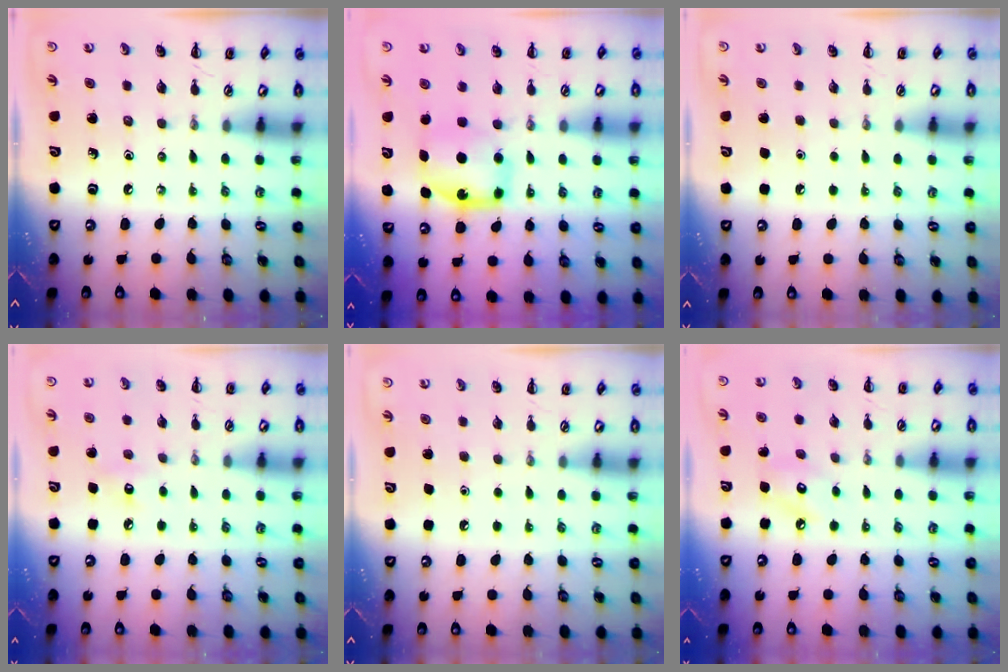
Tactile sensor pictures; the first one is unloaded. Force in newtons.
{"total": 6.5, "press": 6.4, "slide": 0.7}
{"total": 1.8, "press": 1.8, "slide": 0.1}
{"total": 4.7, "press": 4.6, "slide": 1.1}
{"total": 1.6, "press": 1.6, "slide": 0.1}
{"total": 5.6, "press": 5.6, "slide": 0.5}